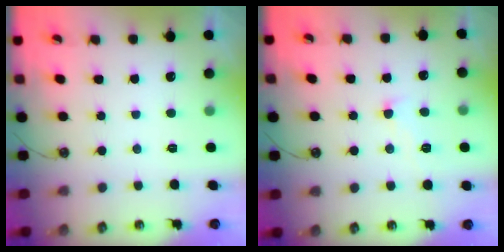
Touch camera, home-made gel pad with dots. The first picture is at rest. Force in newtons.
{"total": 0.9, "press": 0.7, "slide": 0.6}